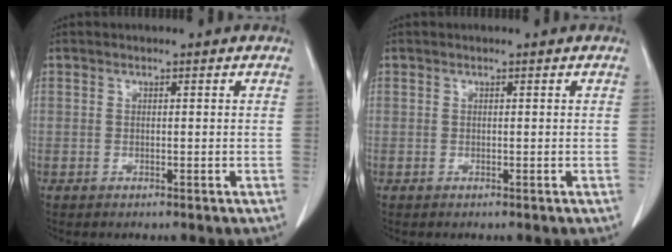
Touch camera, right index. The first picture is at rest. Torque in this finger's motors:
{"motor_torque": [0.00, 0.00, 0.00, 0.00]}